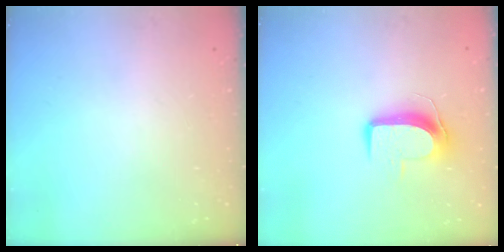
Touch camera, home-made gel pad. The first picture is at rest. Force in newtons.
{"total": 9.3, "press": 9.2, "slide": 0.9}